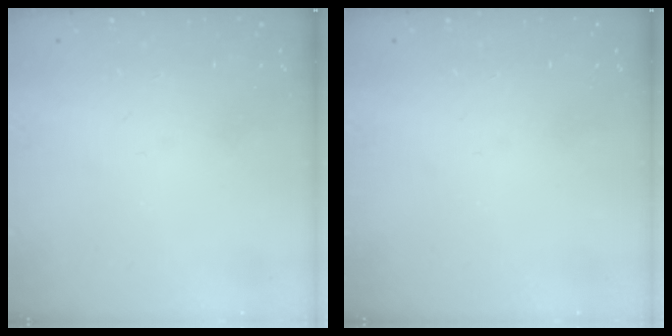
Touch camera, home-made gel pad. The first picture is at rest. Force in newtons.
{"total": 0.0}